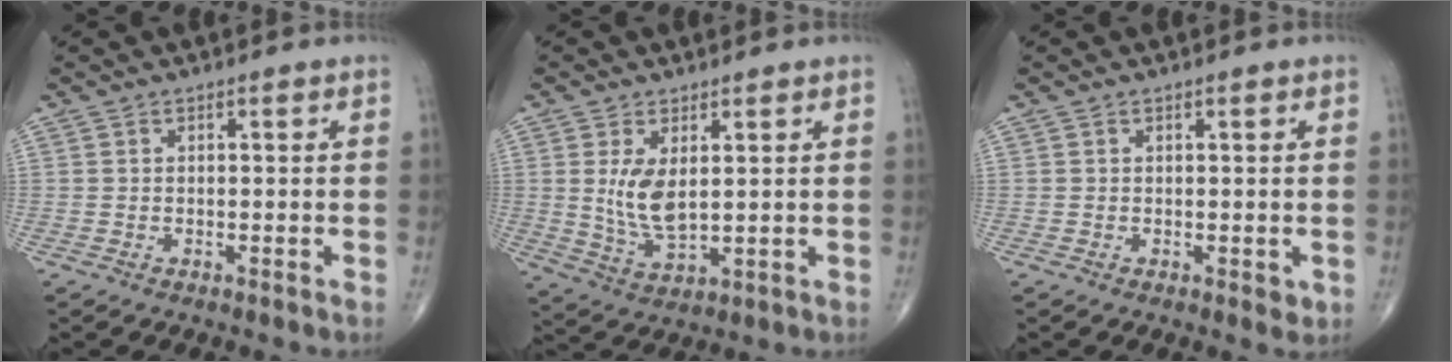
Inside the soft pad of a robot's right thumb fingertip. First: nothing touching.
{"total": 7.5, "force": [1.5, 3.6, 6.4], "torque": [-0.121, -0.020, 0.043]}
{"total": 1.3, "force": [0.0, 0.8, 1.0], "torque": [-0.010, -0.003, 0.000]}